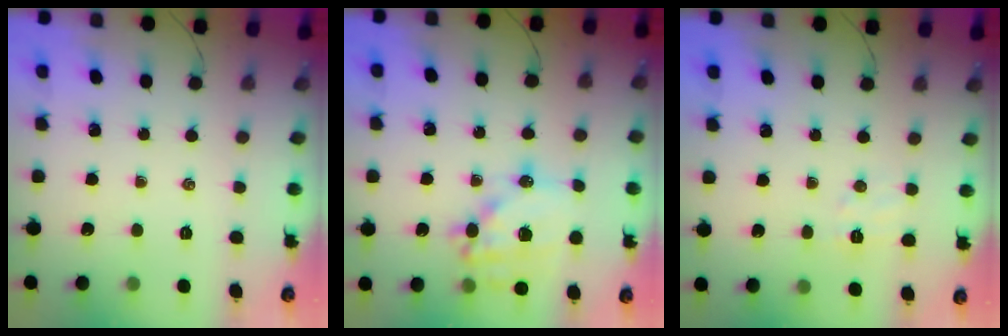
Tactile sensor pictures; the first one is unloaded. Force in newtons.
{"total": 17.2, "press": 16.8, "slide": 3.4}
{"total": 4.5, "press": 4.4, "slide": 1.0}